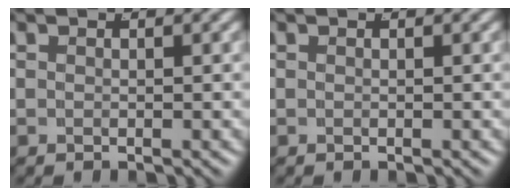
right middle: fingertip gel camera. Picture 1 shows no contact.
{"total": 0.0}